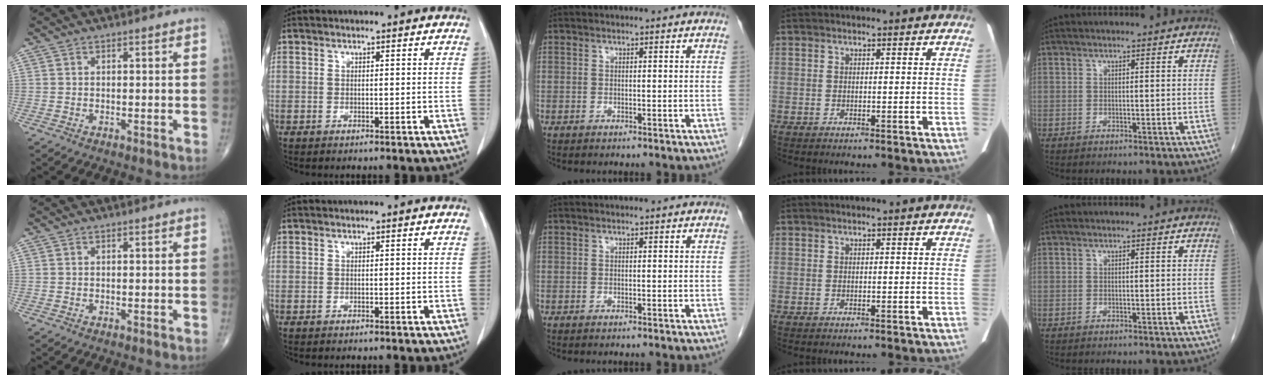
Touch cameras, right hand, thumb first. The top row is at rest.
{}